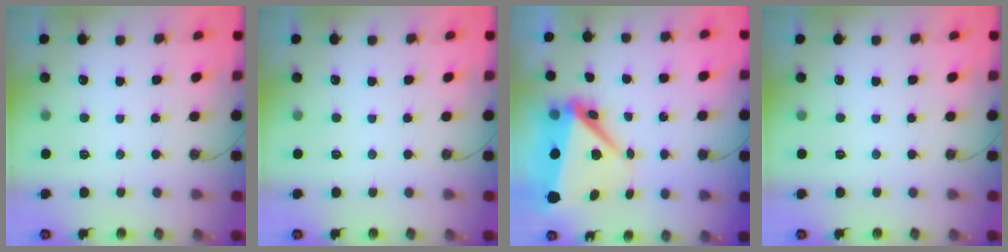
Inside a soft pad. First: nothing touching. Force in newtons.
{"total": 0.0}
{"total": 10.8, "press": 10.7, "slide": 1.3}
{"total": 0.0}